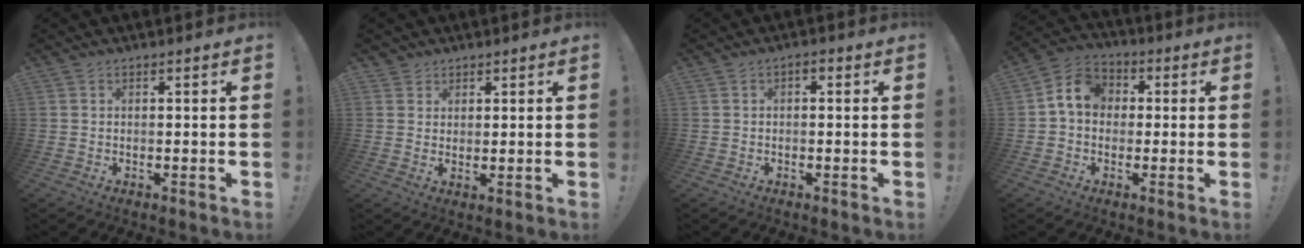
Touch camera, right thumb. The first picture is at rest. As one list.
[{"total": 2.7, "force": [2.1, 1.6, 0.2], "torque": [-0.003, -0.011, 0.039]}, {"total": 1.5, "force": [-0.9, 0.8, 0.8], "torque": [-0.015, 0.007, -0.018]}, {"total": 9.0, "force": [1.1, 7.5, 4.8], "torque": [-0.069, 0.019, 0.027]}]